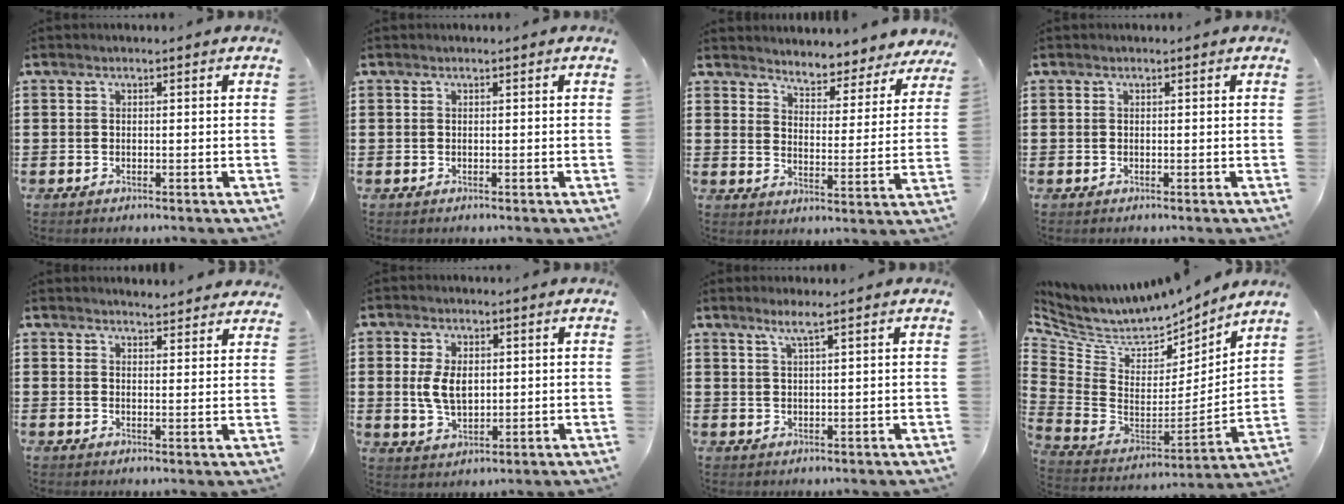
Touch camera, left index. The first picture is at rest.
{"total": 0.0}
{"total": 4.3, "force": [4.3, 0.2, -0.1], "torque": [-0.027, -0.038, 0.070]}
{"total": 0.0}
{"total": 3.1, "force": [3.1, 0.3, 0.3], "torque": [-0.006, -0.011, 0.058]}
{"total": 6.0, "force": [0.9, 3.4, 4.8], "torque": [-0.105, 0.002, 0.010]}
{"total": 2.6, "force": [1.6, -0.2, 2.0], "torque": [-0.043, 0.001, 0.029]}
{"total": 6.4, "force": [5.8, 2.2, 1.8], "torque": [-0.075, -0.061, 0.097]}